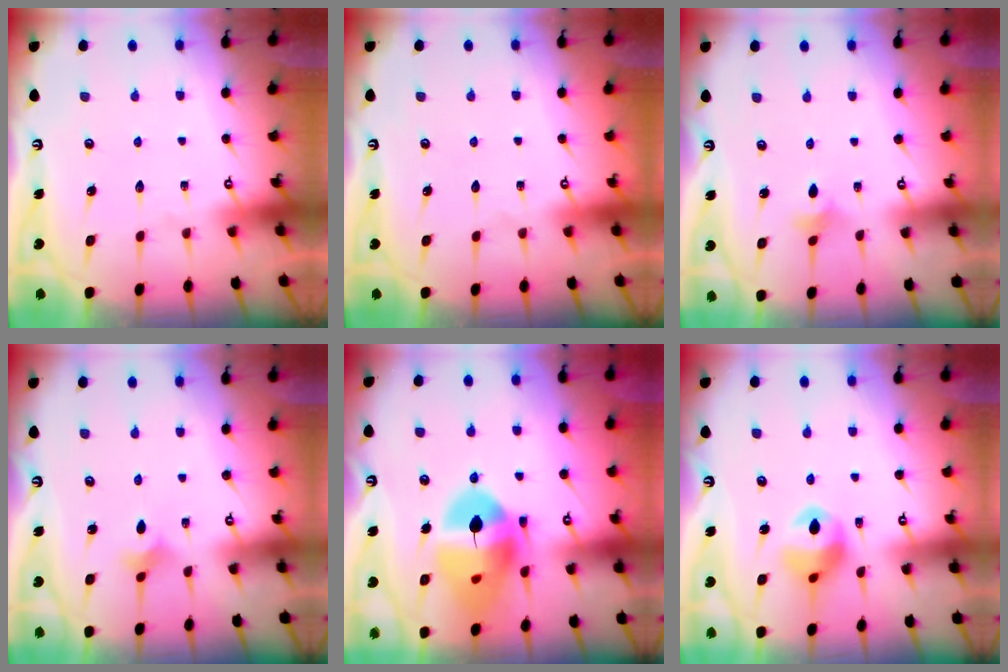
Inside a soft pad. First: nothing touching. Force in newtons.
{"total": 0.0}
{"total": 2.3, "press": 2.2, "slide": 0.5}
{"total": 1.9, "press": 1.8, "slide": 0.5}
{"total": 17.9, "press": 17.8, "slide": 1.9}
{"total": 12.1, "press": 11.9, "slide": 1.9}